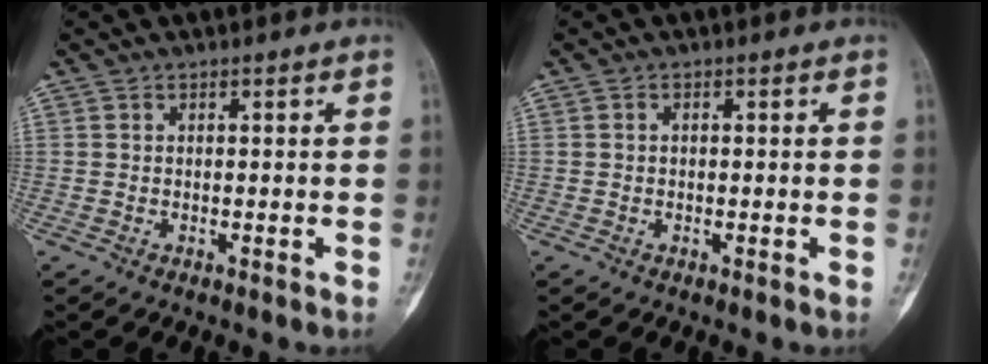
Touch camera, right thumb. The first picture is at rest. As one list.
[{"total": 0.7, "force": [0.1, 0.4, 0.5], "torque": [-0.011, 0.002, 0.002]}]